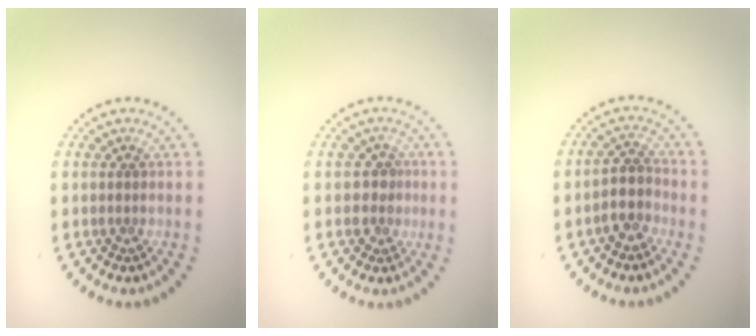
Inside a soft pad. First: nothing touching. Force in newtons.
{"total": 1.8, "press": 1.5, "slide": 0.9}
{"total": 2.4, "press": 2.1, "slide": 1.2}